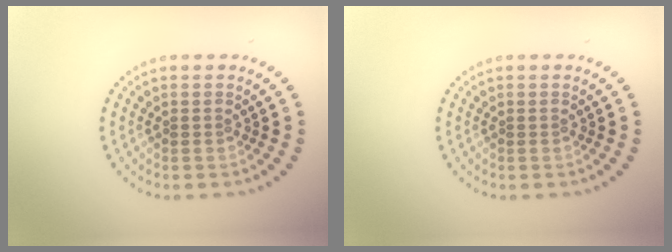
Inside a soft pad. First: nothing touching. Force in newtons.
{"total": 0.0}